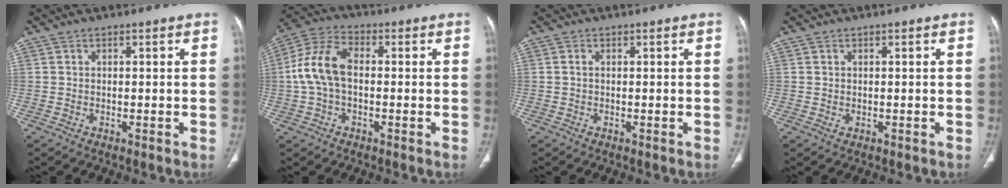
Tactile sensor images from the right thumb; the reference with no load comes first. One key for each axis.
{"total": 10.1, "fx": -0.2, "fy": 6.1, "fz": 8.1, "tx": -0.171, "ty": 0.030, "tz": -0.010}
{"total": 0.7, "fx": 0.0, "fy": 0.3, "fz": 0.6, "tx": -0.013, "ty": 0.000, "tz": -0.002}
{"total": 0.5, "fx": 0.0, "fy": 0.3, "fz": 0.4, "tx": -0.014, "ty": 0.001, "tz": 0.004}